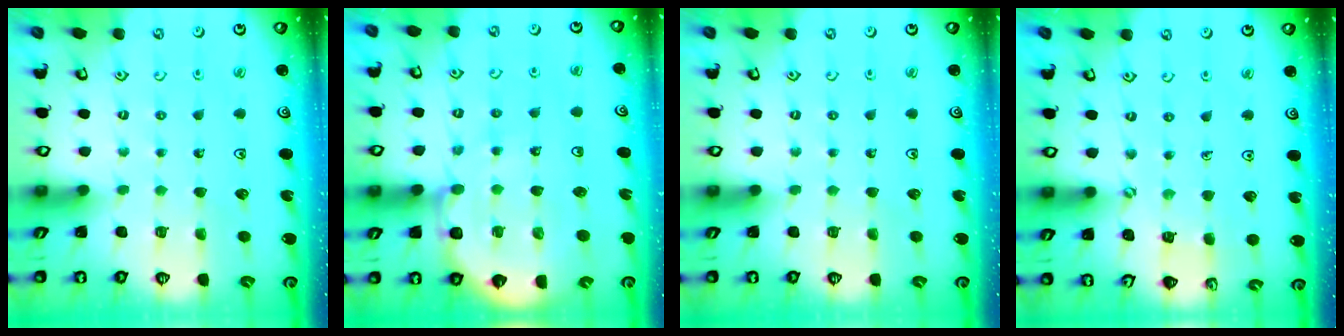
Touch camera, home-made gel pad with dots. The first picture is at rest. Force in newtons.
{"total": 9.3, "press": 9.0, "slide": 2.1}
{"total": 0.0}
{"total": 2.3, "press": 2.2, "slide": 0.3}